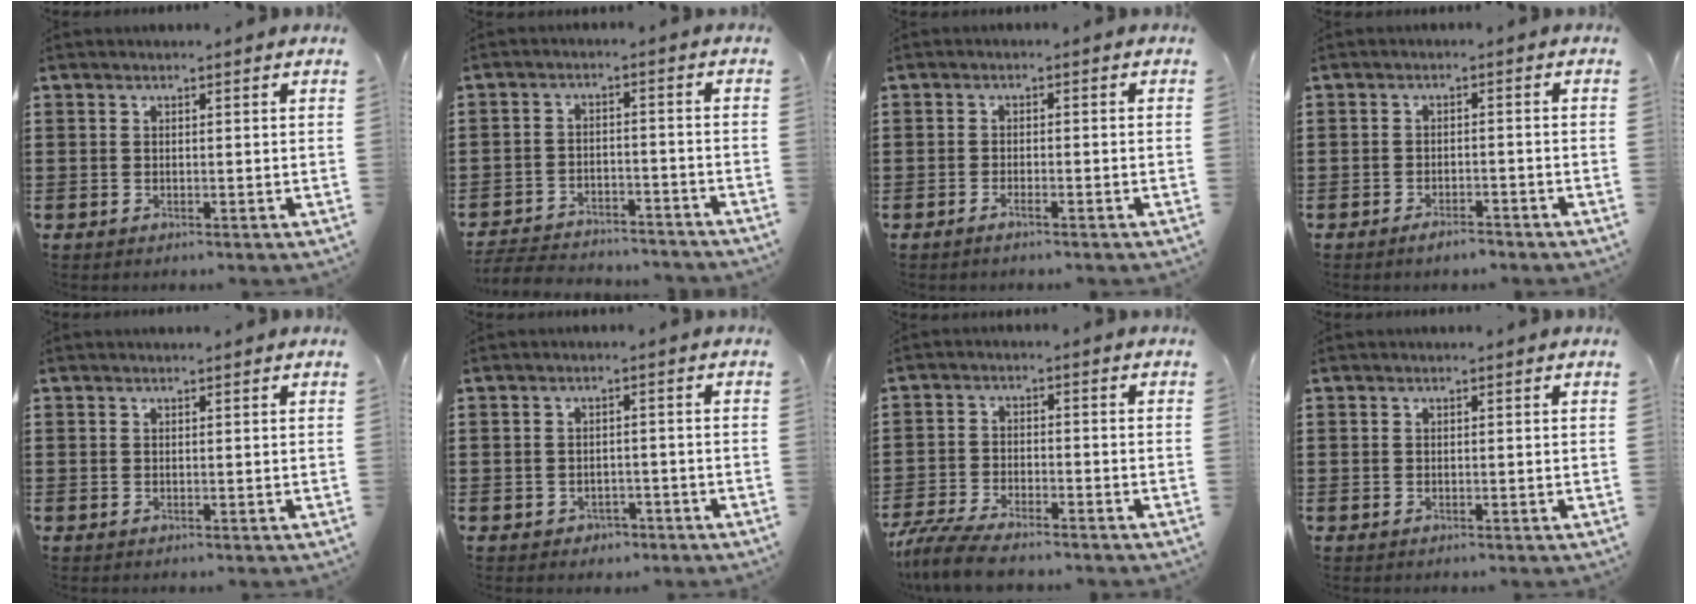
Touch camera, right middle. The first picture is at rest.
{"total": 4.1, "force": [-4.0, 0.5, 0.4], "torque": [-0.016, 0.001, -0.087]}
{"total": 1.1, "force": [-0.7, 0.0, 0.8], "torque": [-0.014, -0.004, -0.012]}
{"total": 2.0, "force": [-1.8, 0.3, 0.8], "torque": [-0.017, -0.001, -0.032]}
{"total": 0.0}
{"total": 1.3, "force": [-1.0, 0.8, 0.0], "torque": [-0.008, -0.001, -0.025]}
{"total": 5.6, "force": [-5.1, 0.7, 2.2], "torque": [-0.062, -0.008, -0.103]}
{"total": 0.0}